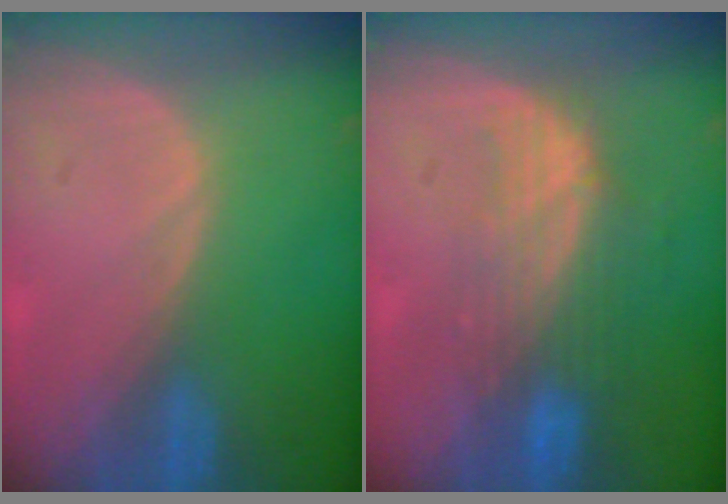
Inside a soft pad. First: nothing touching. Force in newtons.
{"total": 7.5, "press": 6.9, "slide": 2.8}